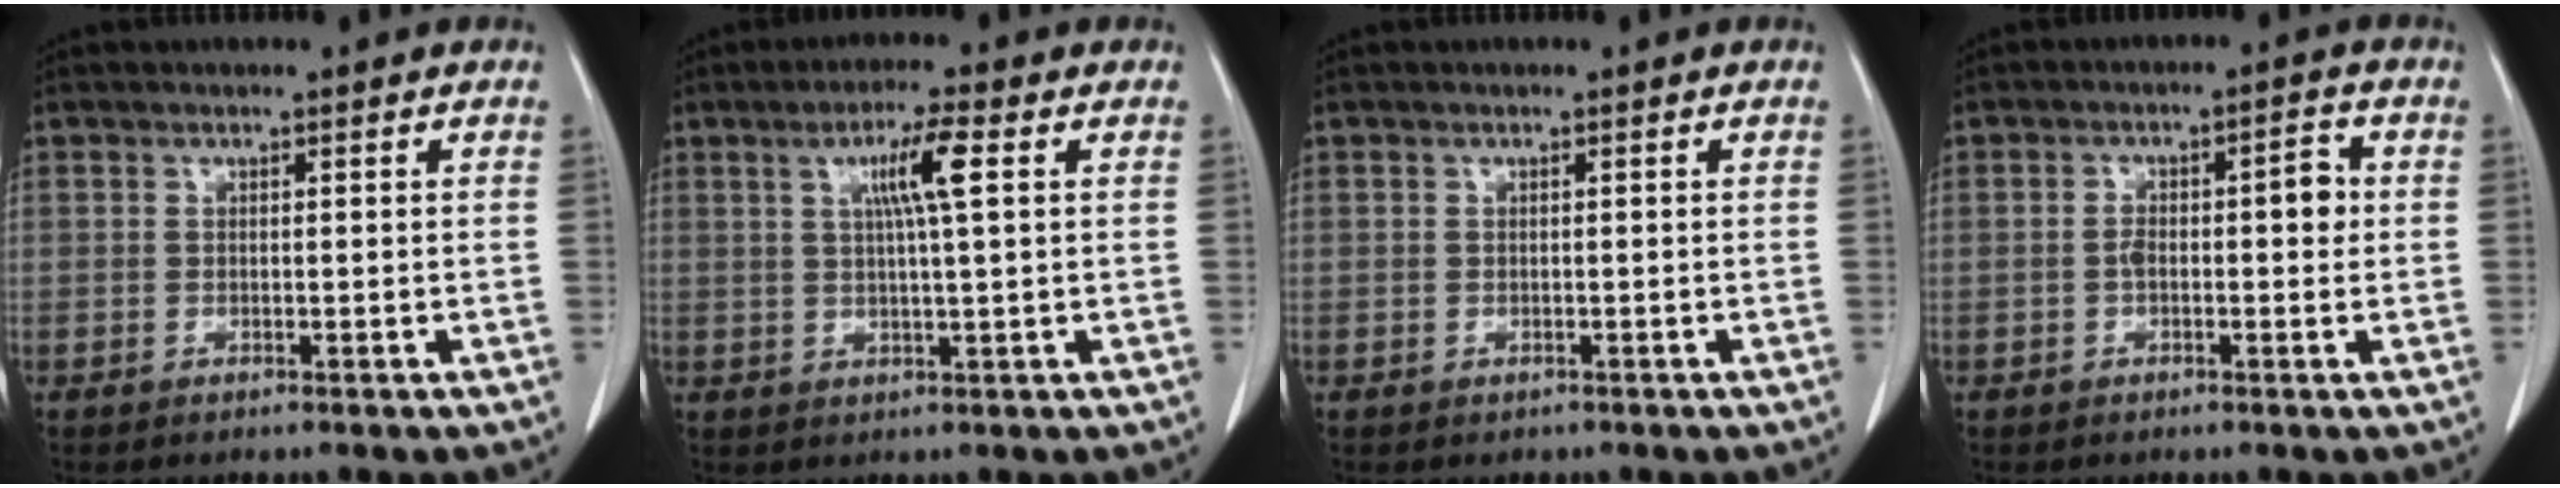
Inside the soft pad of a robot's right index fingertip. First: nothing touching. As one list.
[{"total": 6.0, "force": [1.8, -0.2, 5.7], "torque": [-0.100, 0.003, 0.031]}, {"total": 0.9, "force": [-0.4, 0.8, 0.1], "torque": [-0.006, 0.003, -0.002]}, {"total": 5.1, "force": [-0.1, 1.8, 4.7], "torque": [-0.076, 0.024, -0.002]}]